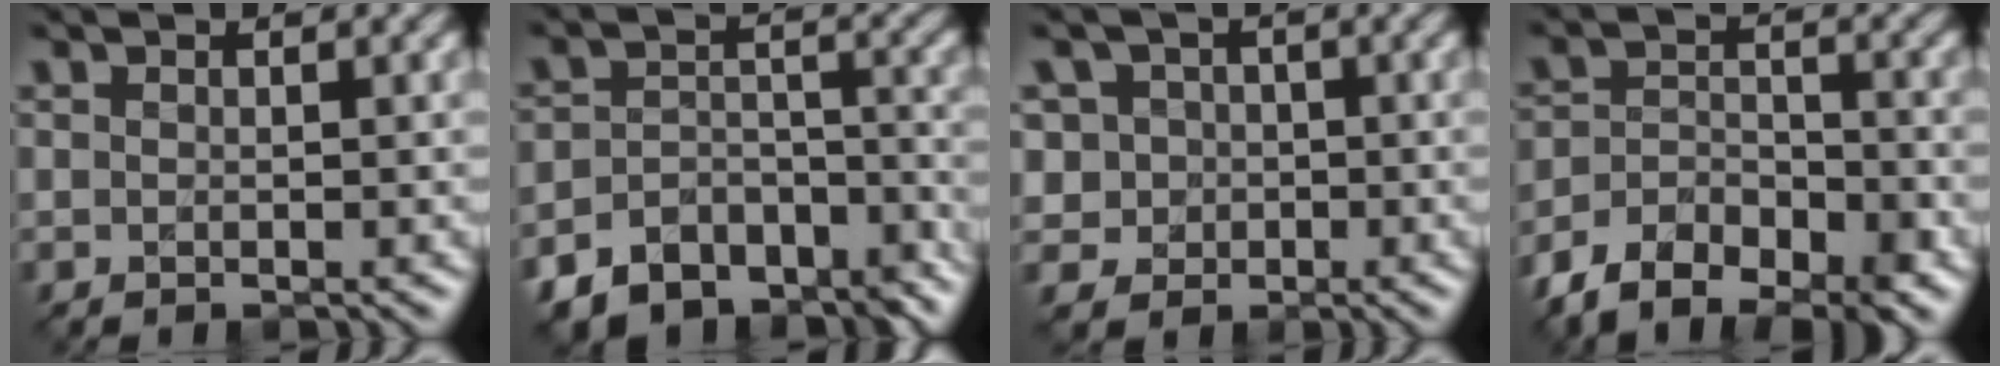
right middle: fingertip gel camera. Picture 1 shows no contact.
{"total": 11.3, "force": [-9.2, 6.1, 2.4], "torque": [-0.047, -0.008, -0.116]}
{"total": 4.9, "force": [0.3, 4.7, 1.3], "torque": [-0.016, 0.025, -0.012]}
{"total": 7.7, "force": [-5.5, 3.7, 3.9], "torque": [-0.068, -0.007, -0.100]}